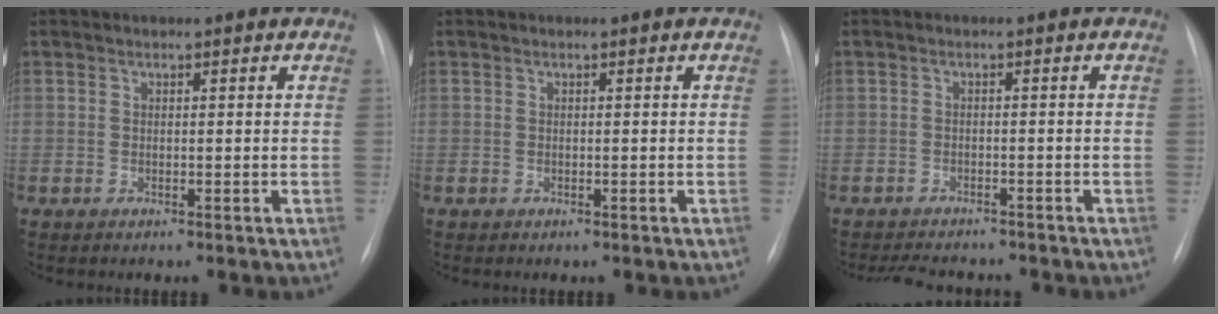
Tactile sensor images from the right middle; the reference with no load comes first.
{"total": 0.0}
{"total": 6.8, "force": [-6.2, 1.8, 2.0], "torque": [-0.027, -0.006, -0.084]}